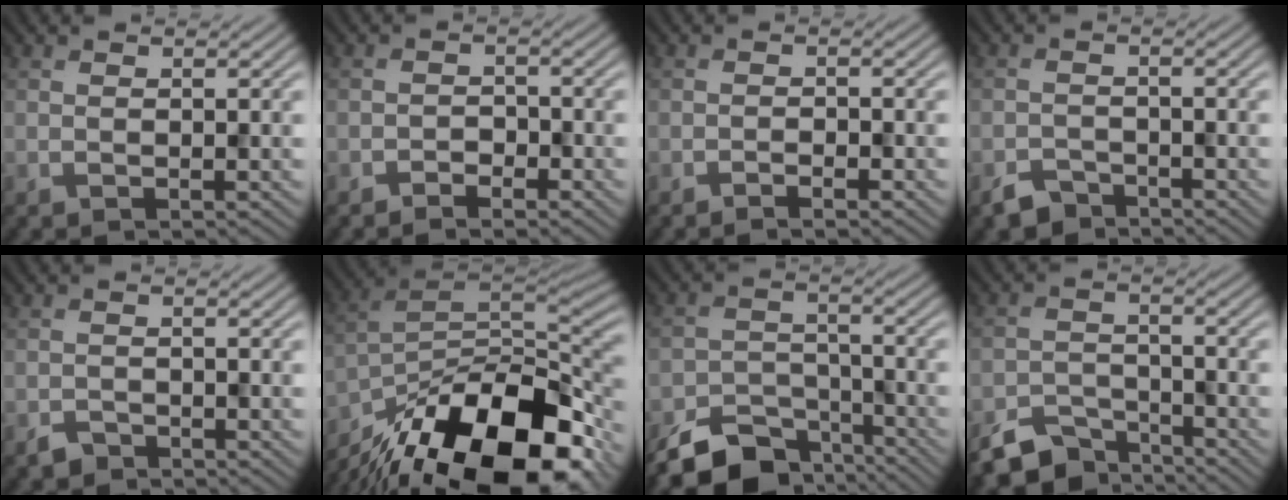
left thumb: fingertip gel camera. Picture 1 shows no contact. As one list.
[{"total": 1.9, "force": [-1.5, 1.0, 0.8], "torque": [-0.010, 0.003, -0.030]}, {"total": 1.3, "force": [-1.0, 0.3, 0.8], "torque": [-0.011, 0.001, -0.019]}, {"total": 2.9, "force": [-2.5, 1.3, 0.7], "torque": [-0.011, -0.001, -0.054]}, {"total": 1.6, "force": [-1.4, 0.7, 0.3], "torque": [-0.005, 0.000, -0.030]}, {"total": 19.8, "force": [-12.6, 8.4, 12.7], "torque": [-0.238, -0.029, -0.203]}, {"total": 9.1, "force": [-7.1, 4.4, 3.7], "torque": [-0.063, -0.014, -0.121]}, {"total": 6.1, "force": [-5.2, 2.3, 2.1], "torque": [-0.036, -0.009, -0.102]}]